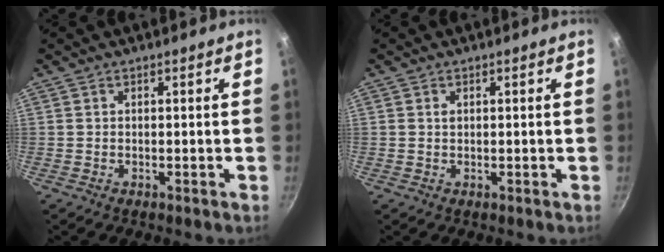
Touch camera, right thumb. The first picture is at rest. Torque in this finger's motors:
{"motor_torque": [0.06, 0.19, 0.30, 0.05, 0.05]}